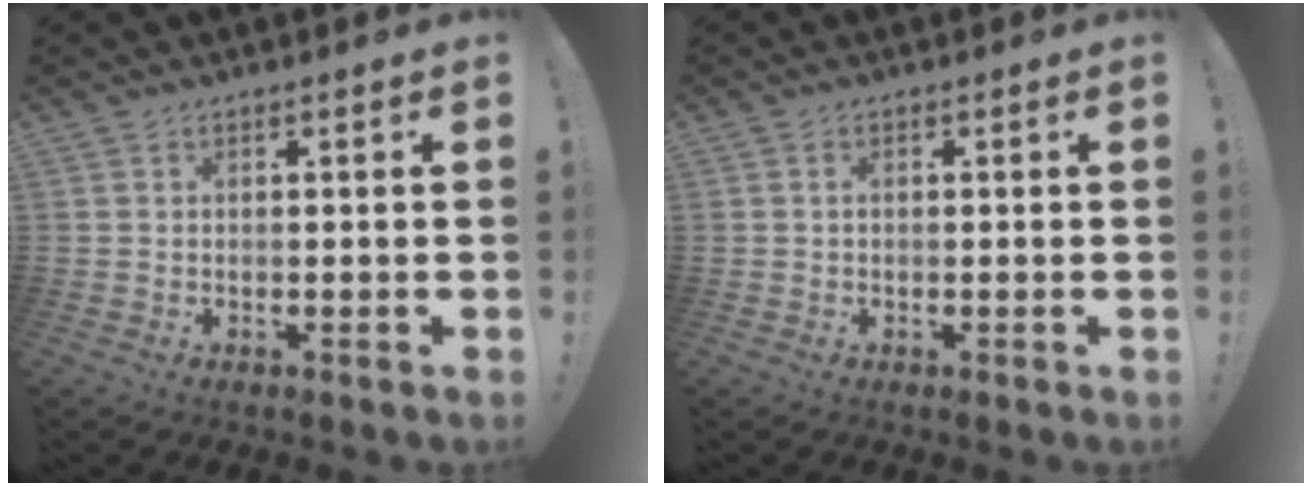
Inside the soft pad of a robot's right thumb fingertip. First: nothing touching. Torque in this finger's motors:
{"motor_torque": [-0.06, 0.00, -0.10, 0.04, -0.03]}